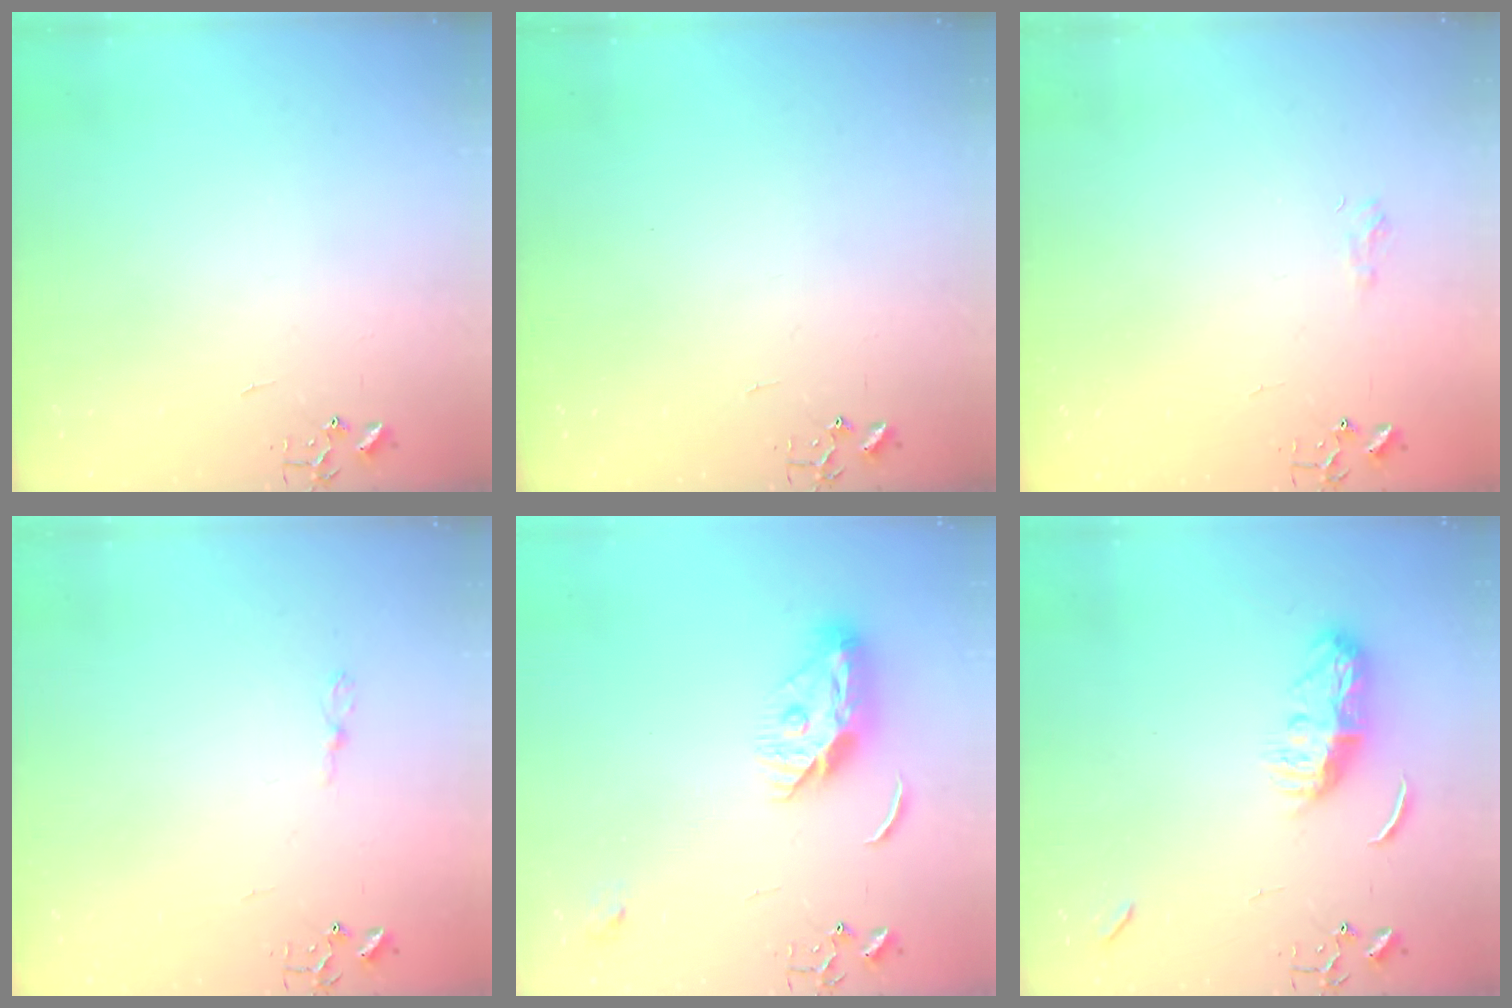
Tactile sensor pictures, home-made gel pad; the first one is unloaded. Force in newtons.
{"total": 0.0}
{"total": 6.1, "press": 6.1, "slide": 0.8}
{"total": 3.6, "press": 3.6, "slide": 0.4}
{"total": 11.3, "press": 11.3, "slide": 0.7}
{"total": 9.1, "press": 9.1, "slide": 0.8}